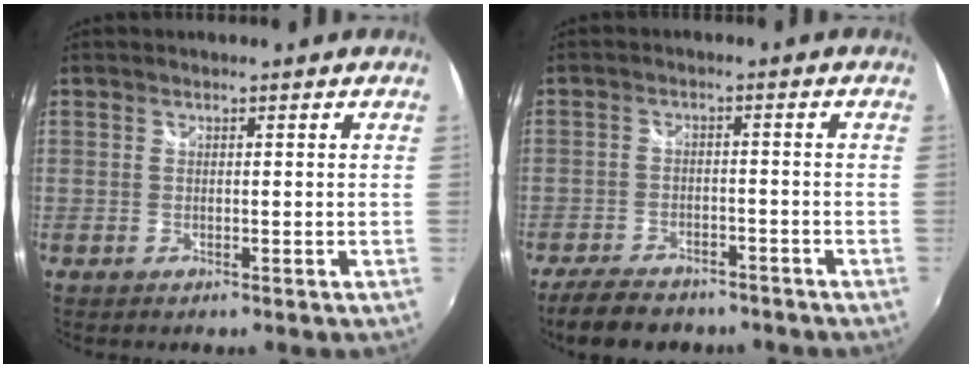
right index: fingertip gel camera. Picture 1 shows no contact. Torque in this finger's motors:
{"motor_torque": [0.46, -0.47, 0.27, 0.05]}